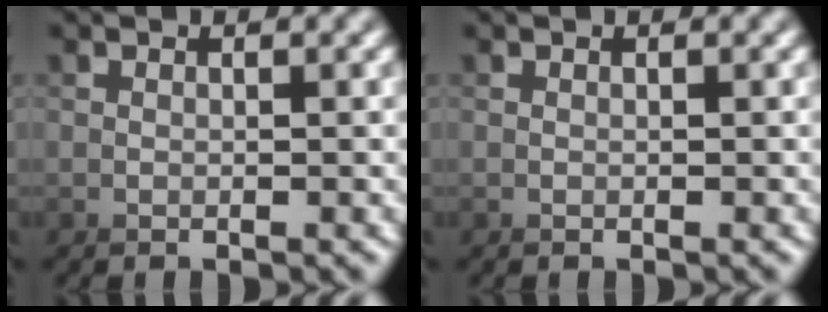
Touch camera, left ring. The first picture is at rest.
{"total": 0.0}